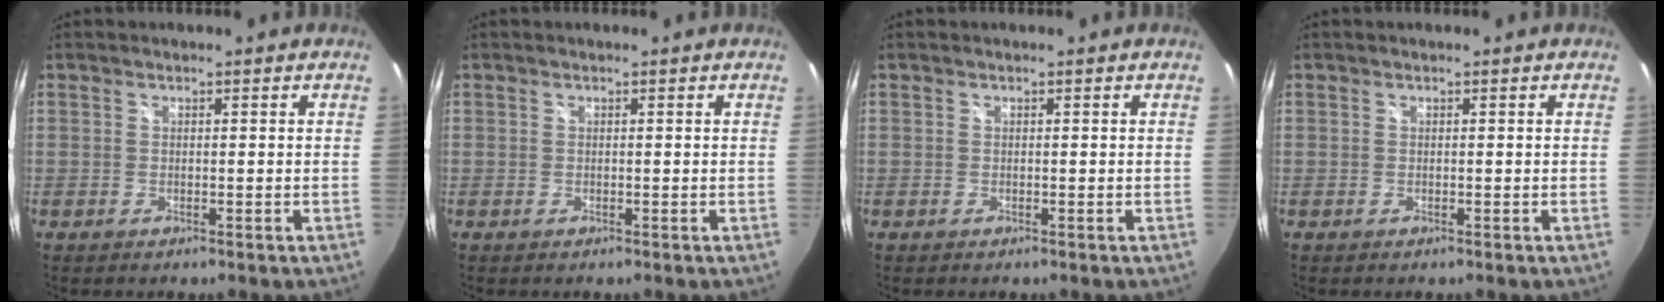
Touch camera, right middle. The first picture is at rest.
{"total": 0.0}
{"total": 0.0}
{"total": 0.0}